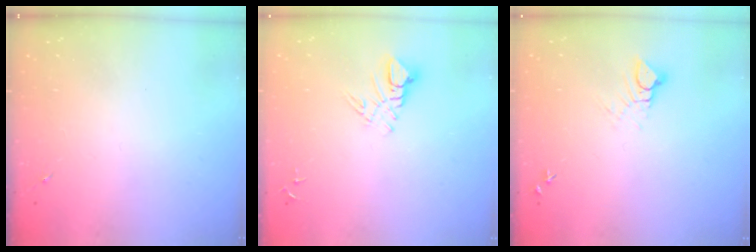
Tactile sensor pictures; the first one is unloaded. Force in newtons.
{"total": 7.1, "press": 7.1, "slide": 0.7}
{"total": 5.0, "press": 5.0, "slide": 0.2}